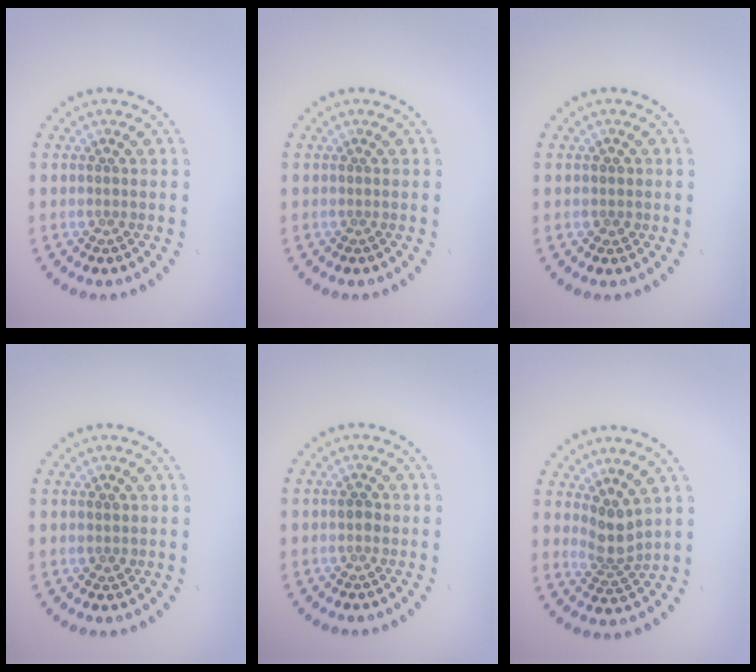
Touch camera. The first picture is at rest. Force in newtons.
{"total": 0.0}
{"total": 1.0, "press": 0.9, "slide": 0.3}
{"total": 0.9, "press": 0.8, "slide": 0.2}
{"total": 1.0, "press": 1.0, "slide": 0.1}
{"total": 2.7, "press": 2.1, "slide": 1.7}